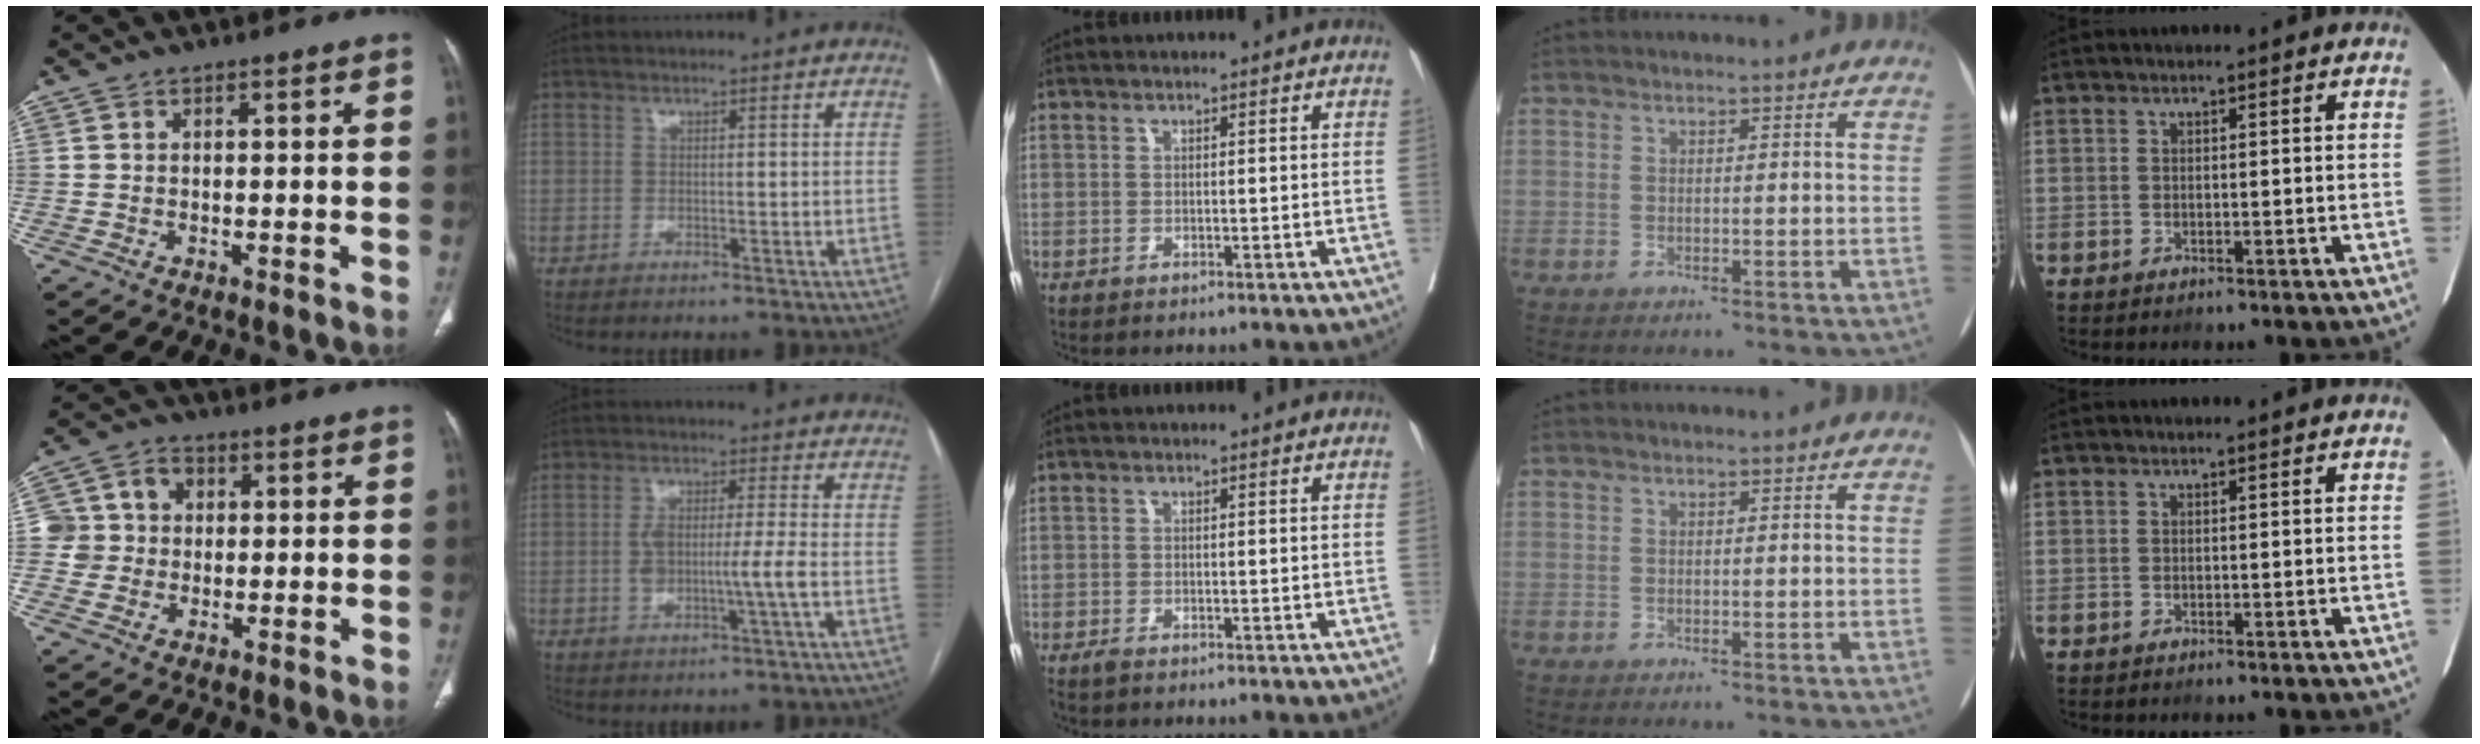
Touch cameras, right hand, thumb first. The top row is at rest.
{"thumb": {"total": 7.9, "force": [0.7, 7.5, 2.2], "torque": [-0.012, 0.017, 0.007]}, "index": {"total": 5.7, "force": [-1.0, 0.4, 5.6], "torque": [-0.114, 0.006, -0.014]}, "middle": {"total": 0.8, "force": [-0.6, 0.1, 0.4], "torque": [-0.016, -0.005, -0.012]}}